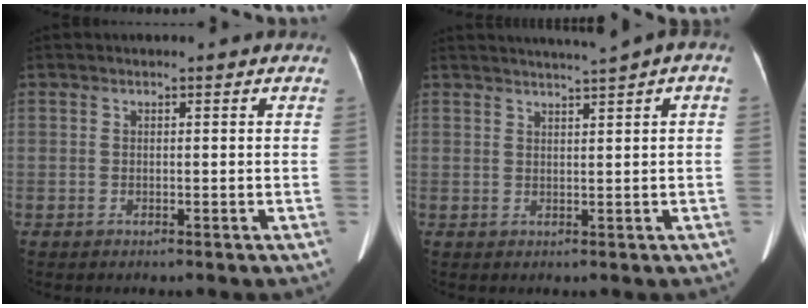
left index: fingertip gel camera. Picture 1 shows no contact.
{"total": 4.8, "force": [3.2, -0.3, 3.6], "torque": [-0.054, 0.022, 0.047]}